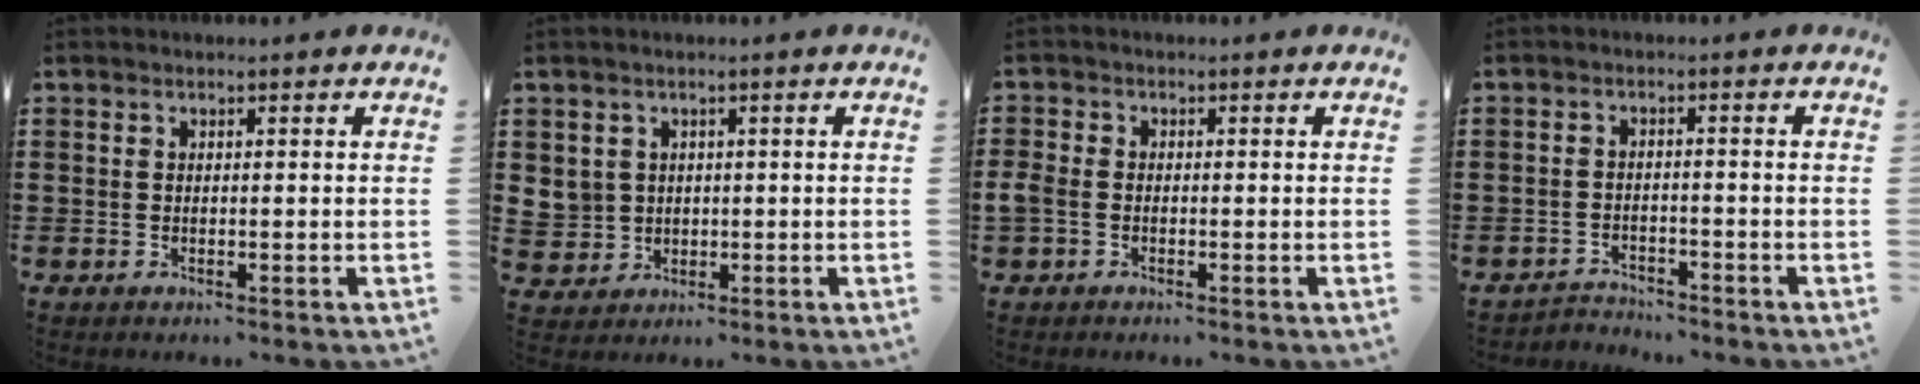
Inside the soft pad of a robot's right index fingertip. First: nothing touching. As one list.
[{"total": 3.4, "force": [0.6, 3.3, 0.3], "torque": [-0.025, 0.010, 0.011]}, {"total": 1.9, "force": [-1.0, 1.3, 1.0], "torque": [-0.036, -0.003, -0.024]}, {"total": 2.5, "force": [-2.5, 0.4, -0.2], "torque": [-0.005, 0.000, -0.055]}]